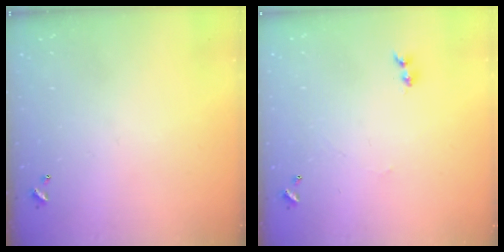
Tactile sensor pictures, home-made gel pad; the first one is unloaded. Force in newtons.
{"total": 1.1, "press": 0.9, "slide": 0.5}